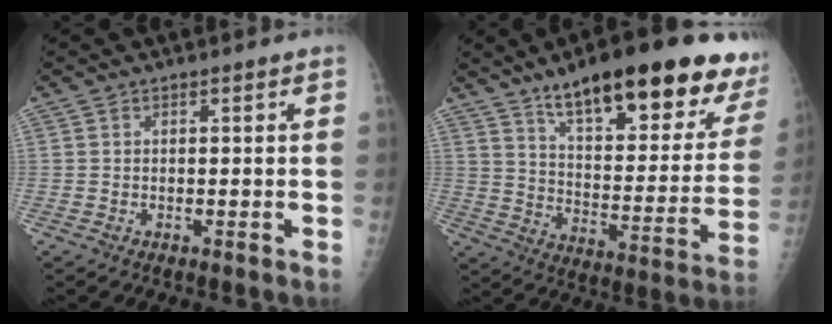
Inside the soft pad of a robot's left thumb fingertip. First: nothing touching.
{"total": 28.2, "force": [18.8, 8.0, 19.4], "torque": [-0.236, -0.066, 0.270]}